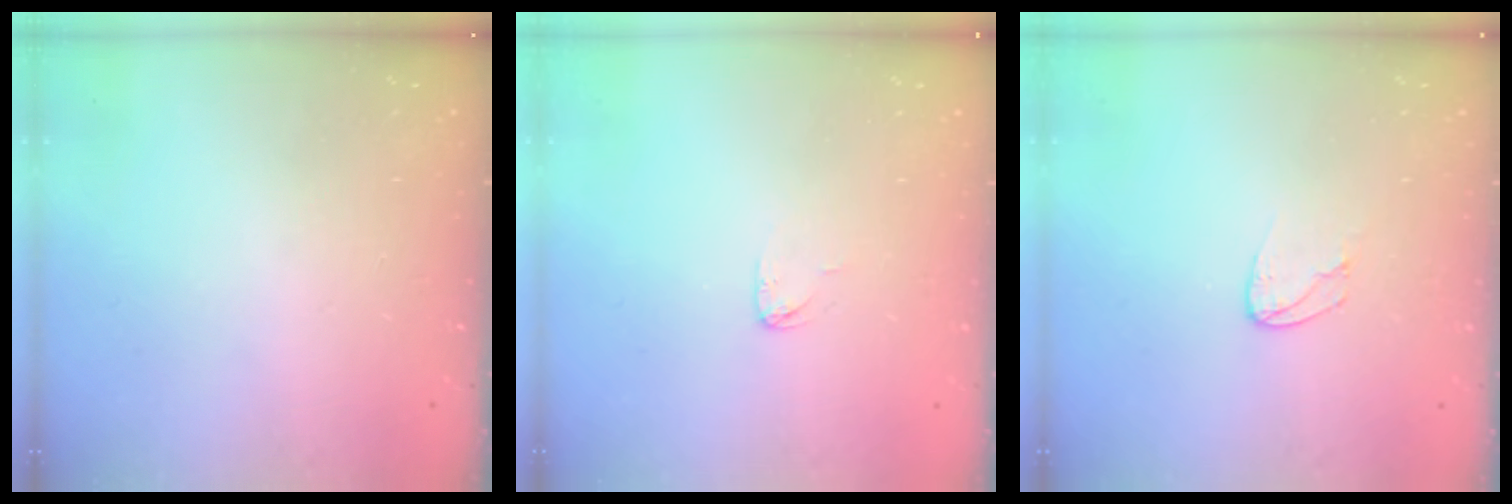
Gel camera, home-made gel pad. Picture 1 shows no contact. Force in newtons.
{"total": 2.9, "press": 2.9, "slide": 0.1}
{"total": 5.0, "press": 4.9, "slide": 0.4}